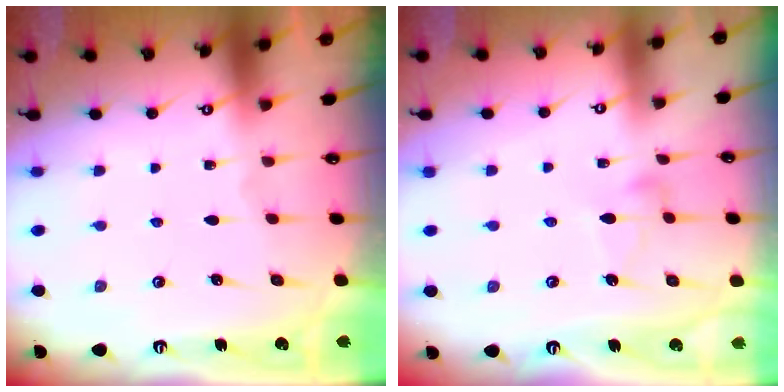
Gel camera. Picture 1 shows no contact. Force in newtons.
{"total": 3.5, "press": 3.5, "slide": 0.1}